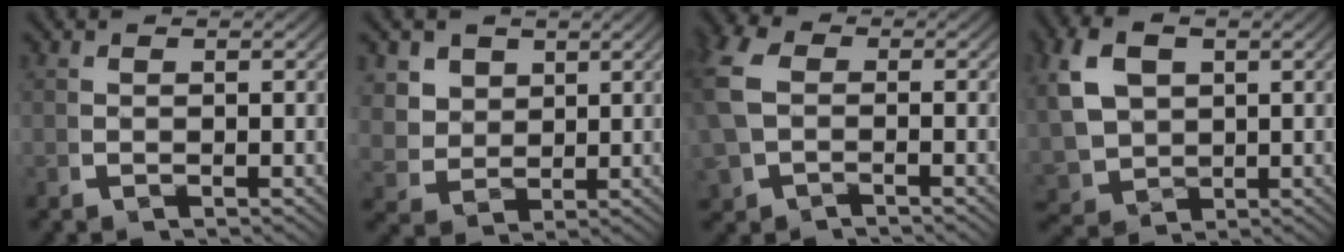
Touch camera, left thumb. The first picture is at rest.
{"total": 4.9, "force": [1.8, 3.8, 2.4], "torque": [-0.059, -0.026, 0.047]}
{"total": 4.5, "force": [-0.2, 3.5, 2.8], "torque": [-0.082, -0.008, 0.003]}
{"total": 6.3, "force": [1.1, 4.7, 4.0], "torque": [-0.109, -0.024, 0.043]}